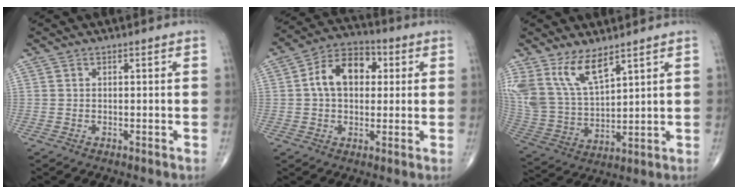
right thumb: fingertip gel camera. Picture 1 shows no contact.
{"total": 11.2, "force": [1.9, 7.6, 8.0], "torque": [-0.117, 0.022, 0.023]}
{"total": 12.6, "force": [8.1, 5.2, 8.1], "torque": [-0.156, -0.035, 0.180]}